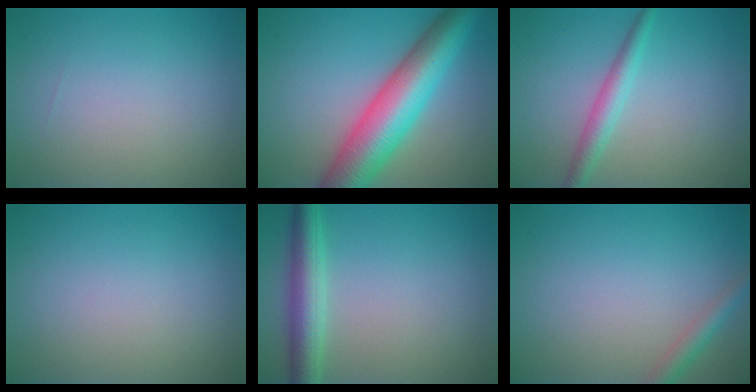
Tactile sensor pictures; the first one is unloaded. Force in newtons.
{"total": 9.9, "press": 9.9, "slide": 0.3}
{"total": 2.5, "press": 2.5, "slide": 0.1}
{"total": 0.0}
{"total": 4.3, "press": 4.3, "slide": 0.1}
{"total": 1.9, "press": 1.9, "slide": 0.0}